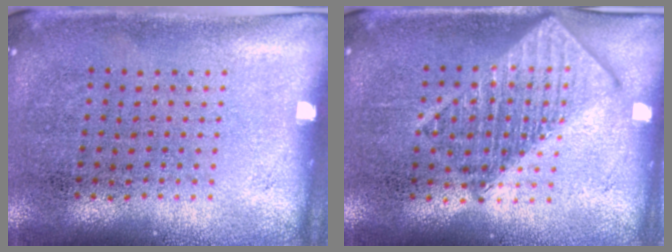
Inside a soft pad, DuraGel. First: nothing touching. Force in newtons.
{"total": 2.0, "press": 1.9, "slide": 0.2}